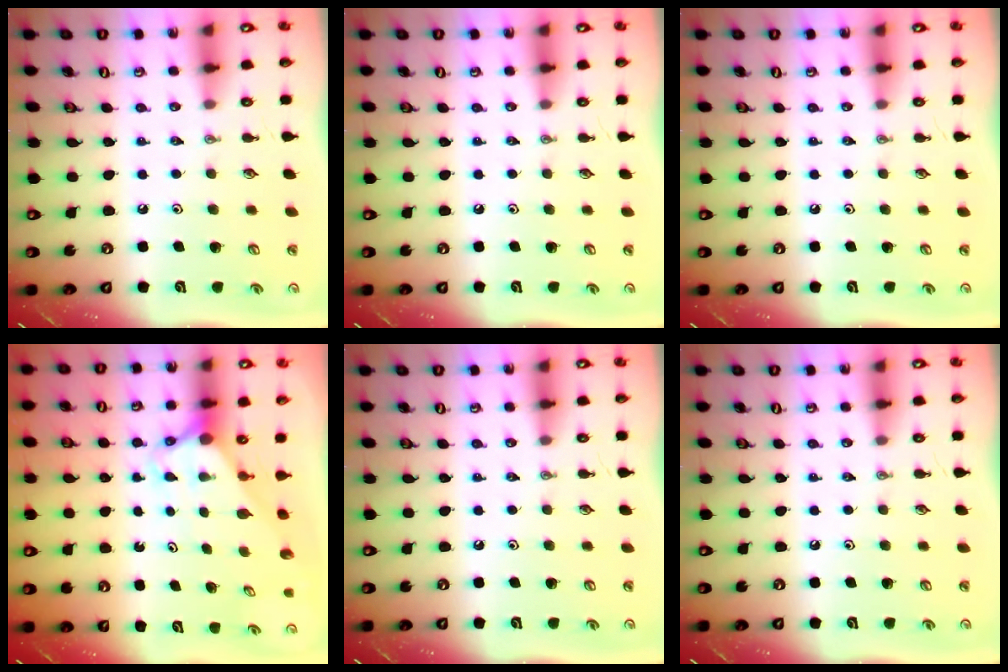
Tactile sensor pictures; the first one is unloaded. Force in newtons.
{"total": 0.0}
{"total": 0.0}
{"total": 2.7, "press": 2.7, "slide": 0.0}
{"total": 0.0}
{"total": 0.0}